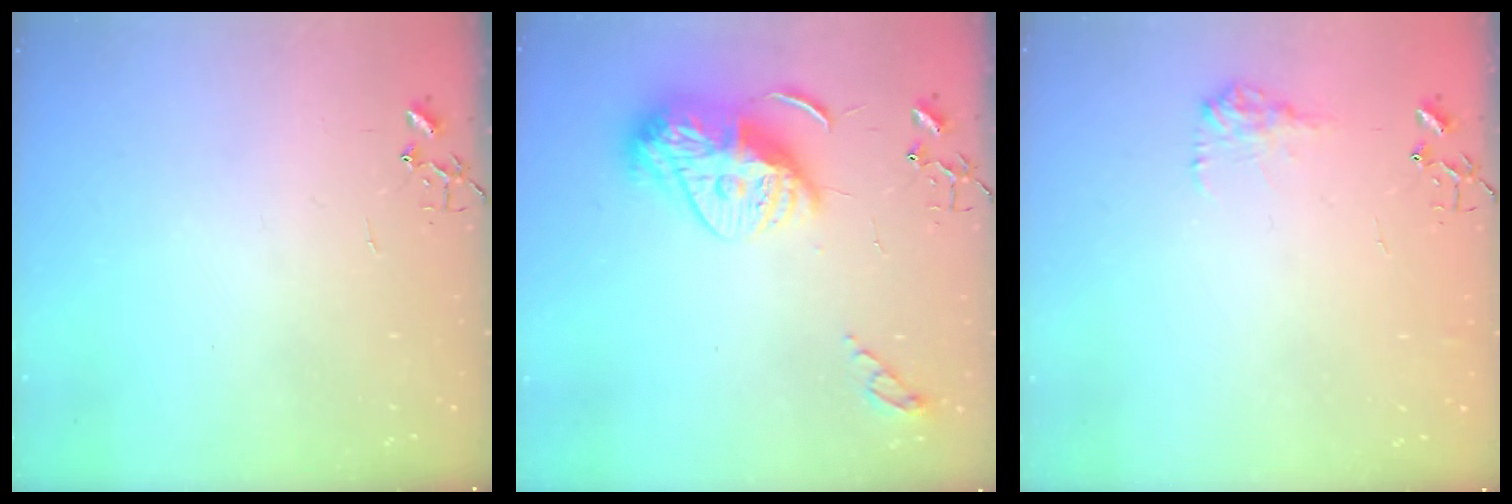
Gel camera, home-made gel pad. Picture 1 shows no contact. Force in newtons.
{"total": 16.0, "press": 16.0, "slide": 0.9}
{"total": 8.9, "press": 8.9, "slide": 0.3}